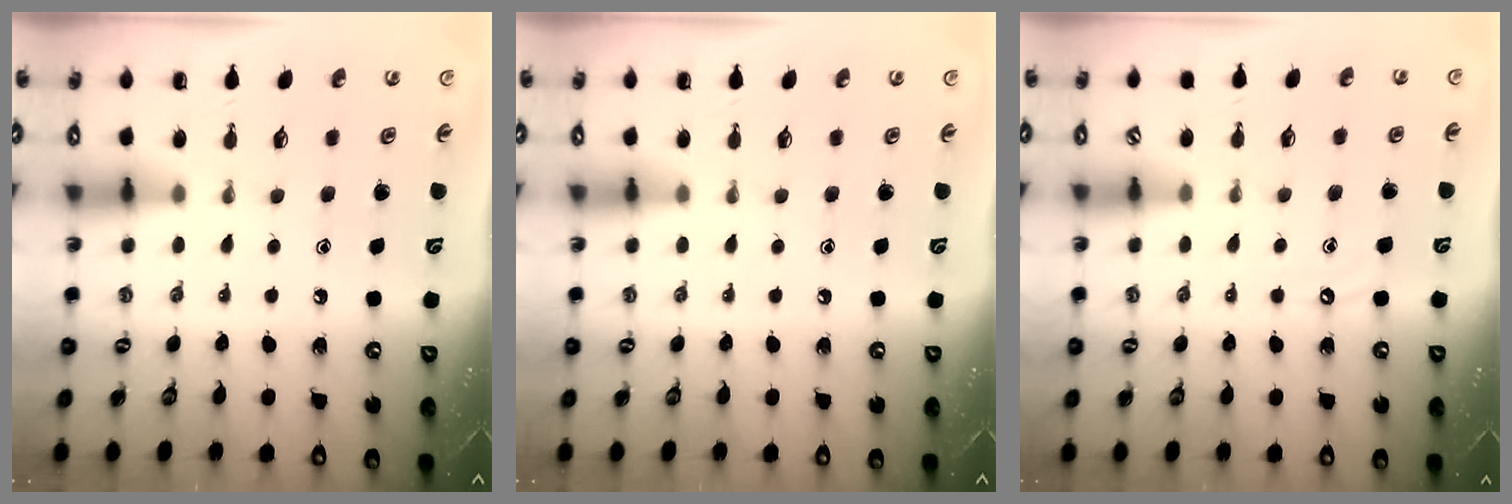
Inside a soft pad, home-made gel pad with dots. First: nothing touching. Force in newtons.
{"total": 0.0}
{"total": 3.6, "press": 3.6, "slide": 0.6}